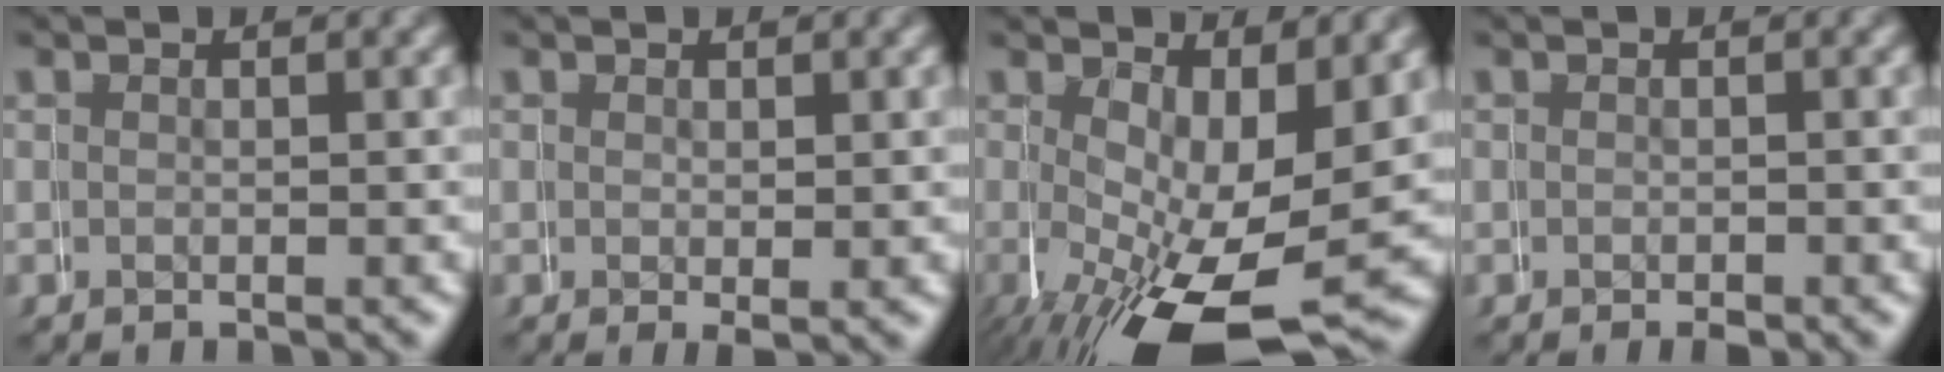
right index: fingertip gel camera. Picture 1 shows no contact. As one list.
[{"total": 0.6, "force": [0.2, 0.1, 0.5], "torque": [-0.007, -0.006, 0.006]}, {"total": 8.7, "force": [-2.6, 4.4, 7.1], "torque": [-0.134, -0.050, -0.023]}, {"total": 0.7, "force": [-0.6, 0.2, 0.2], "torque": [-0.003, -0.003, -0.009]}]